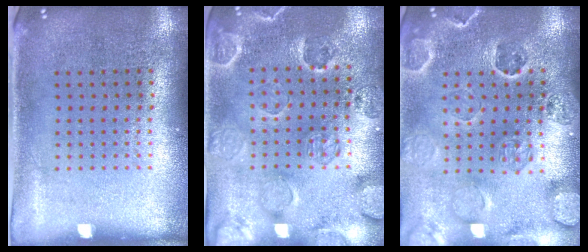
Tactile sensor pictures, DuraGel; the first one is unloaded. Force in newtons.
{"total": 2.4, "press": 2.1, "slide": 1.1}
{"total": 2.6, "press": 2.5, "slide": 0.8}